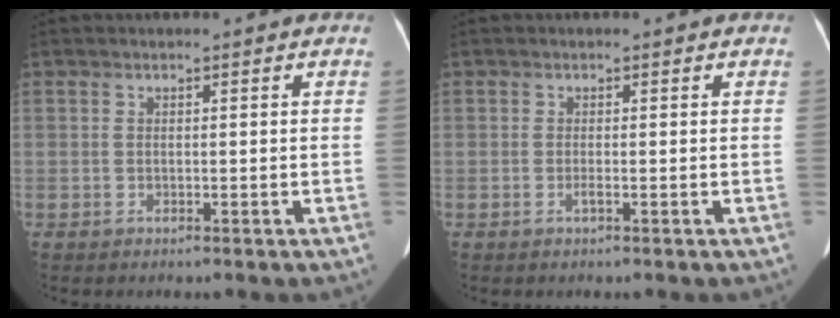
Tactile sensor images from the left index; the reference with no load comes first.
{"total": 0.7, "force": [-0.4, 0.0, 0.6], "torque": [-0.014, -0.010, -0.011]}